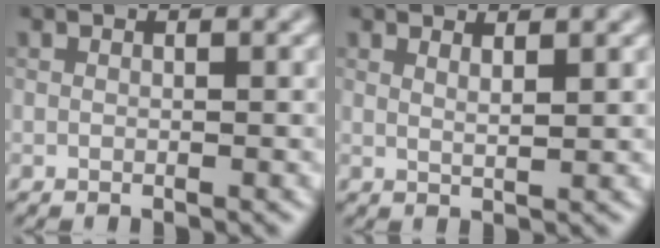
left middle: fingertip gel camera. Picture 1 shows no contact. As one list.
[{"total": 1.1, "force": [0.8, 0.1, 0.7], "torque": [-0.007, 0.000, 0.020]}]